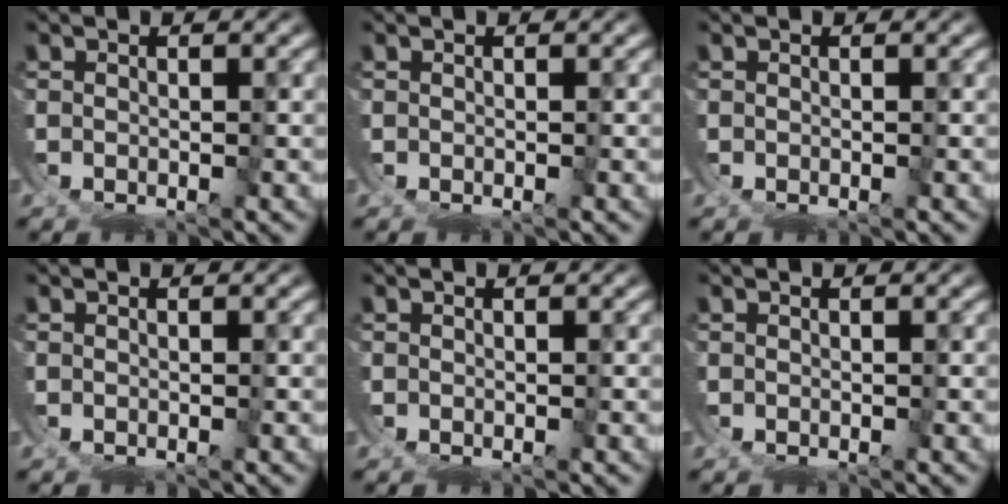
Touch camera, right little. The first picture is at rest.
{"total": 0.0}
{"total": 0.0}
{"total": 0.0}
{"total": 0.0}
{"total": 0.0}